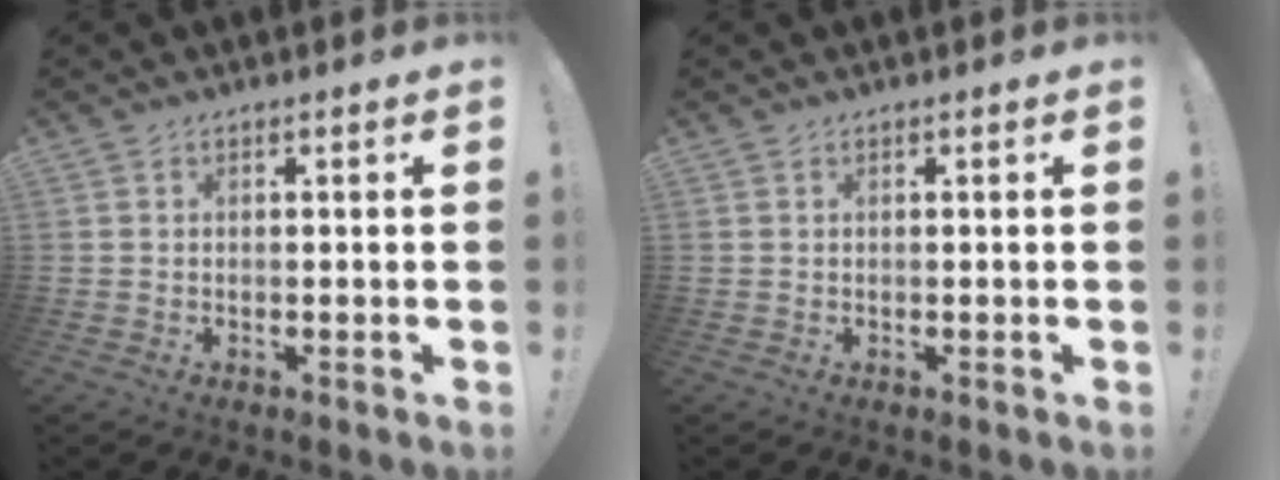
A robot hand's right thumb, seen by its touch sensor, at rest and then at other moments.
{"total": 0.0}